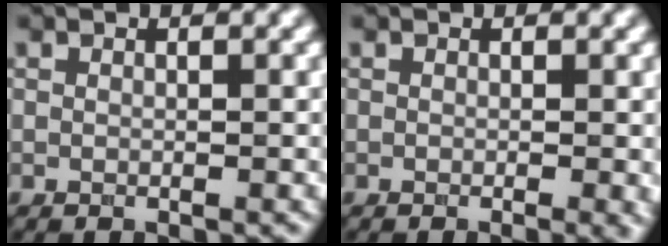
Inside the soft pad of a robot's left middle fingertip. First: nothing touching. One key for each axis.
{"total": 1.1, "fx": -0.2, "fy": 0.2, "fz": 1.1, "tx": -0.015, "ty": -0.006, "tz": -0.004}